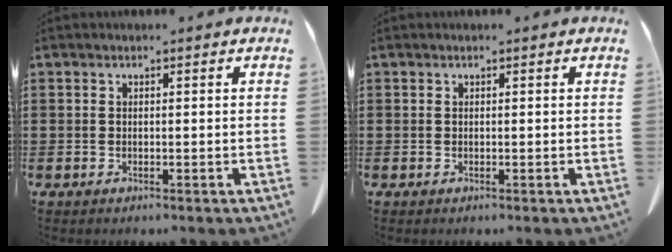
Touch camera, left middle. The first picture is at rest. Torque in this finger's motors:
{"motor_torque": [-0.05, 0.00, 0.00, 0.00]}